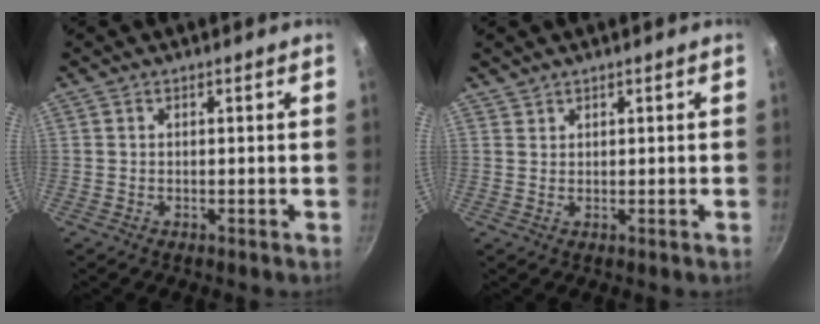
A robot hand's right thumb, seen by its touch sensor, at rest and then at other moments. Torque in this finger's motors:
{"motor_torque": [-1.16, -0.25, -0.53, 0.72, -0.24]}